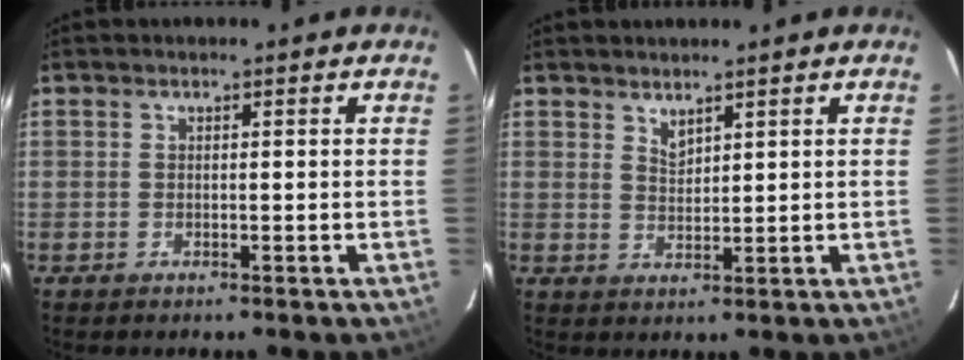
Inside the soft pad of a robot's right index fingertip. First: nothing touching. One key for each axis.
{"total": 2.3, "fx": 2.0, "fy": 0.7, "fz": 0.9, "tx": -0.013, "ty": 0.000, "tz": 0.037}